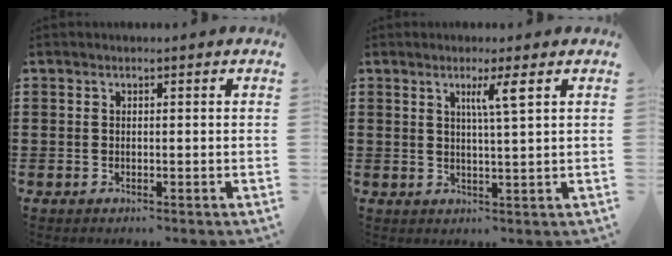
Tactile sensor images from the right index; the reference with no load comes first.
{"total": 3.5, "force": [1.5, -0.2, 3.2], "torque": [-0.067, -0.003, 0.022]}